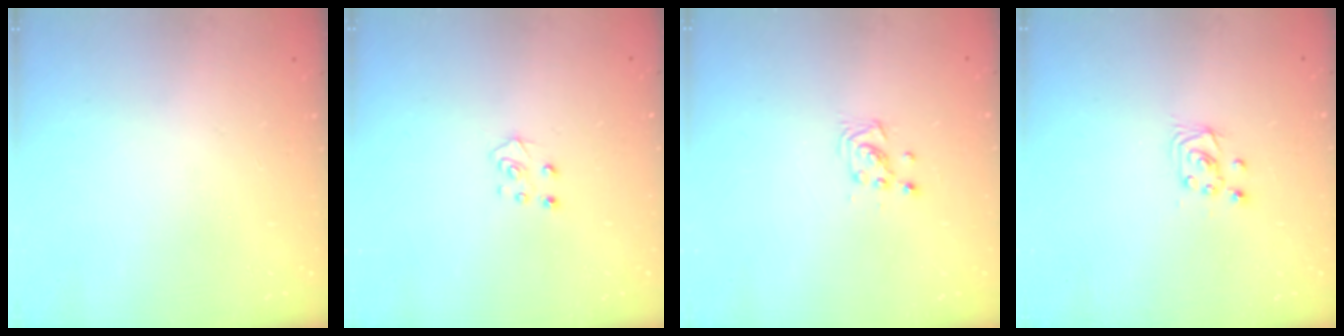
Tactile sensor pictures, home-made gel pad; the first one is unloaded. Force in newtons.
{"total": 4.8, "press": 4.8, "slide": 0.4}
{"total": 3.0, "press": 2.9, "slide": 0.5}
{"total": 3.0, "press": 3.0, "slide": 0.3}